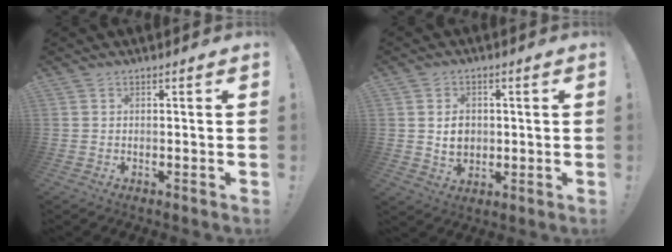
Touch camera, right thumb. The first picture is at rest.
{"total": 6.4, "force": [0.7, 5.3, 3.5], "torque": [-0.041, -0.004, 0.010]}